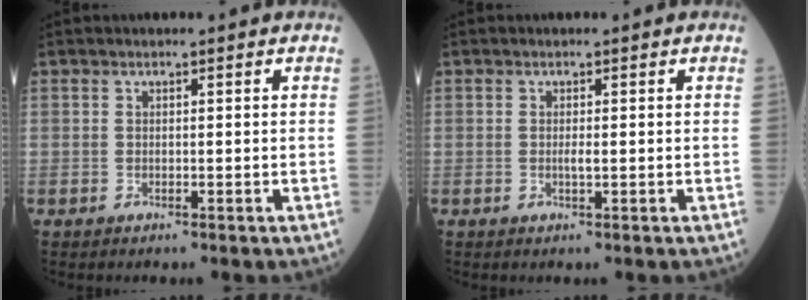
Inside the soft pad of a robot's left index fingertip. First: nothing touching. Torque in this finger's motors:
{"motor_torque": [0.46, 0.25, 0.02, 0.00]}